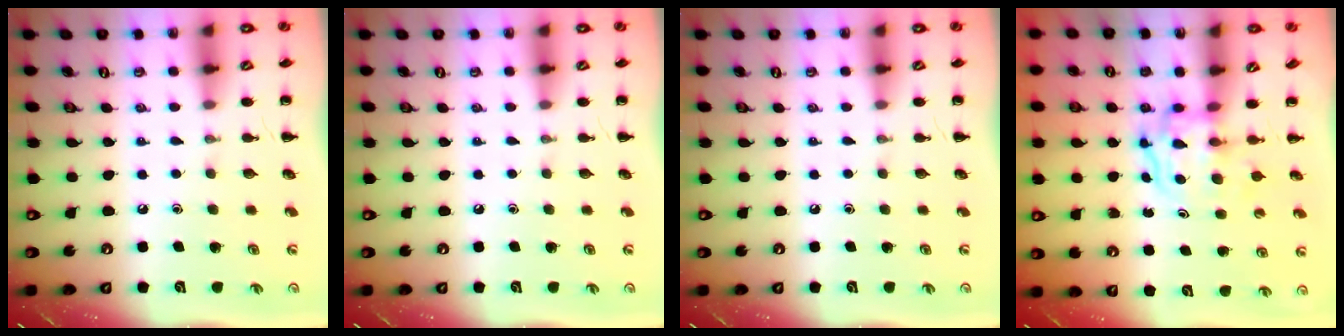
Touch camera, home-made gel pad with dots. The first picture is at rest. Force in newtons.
{"total": 0.0}
{"total": 0.0}
{"total": 3.4, "press": 3.4, "slide": 0.3}